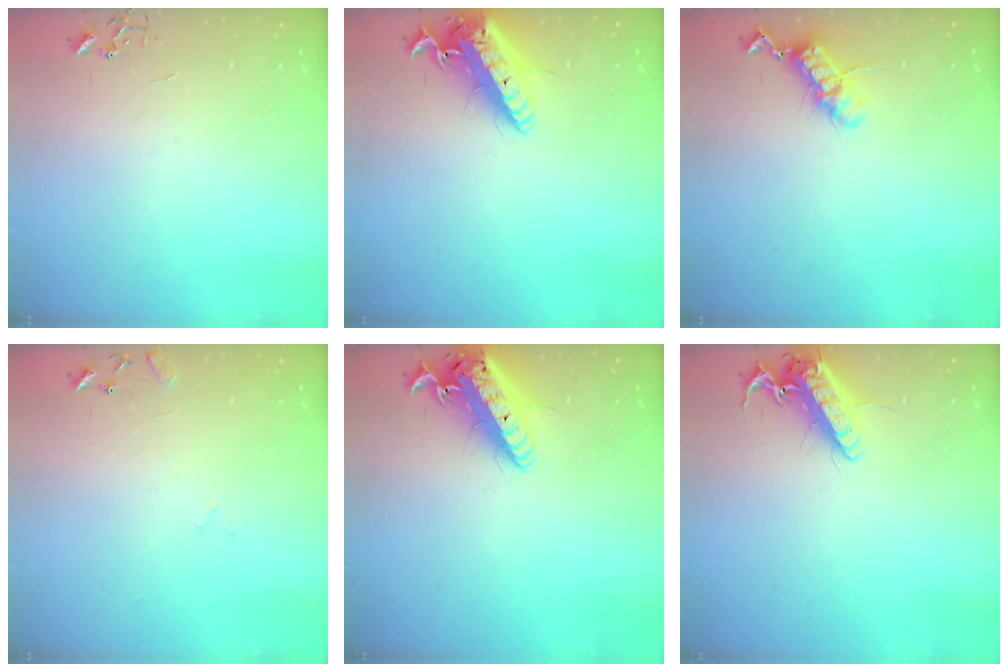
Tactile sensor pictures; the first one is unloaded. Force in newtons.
{"total": 17.4, "press": 17.0, "slide": 3.4}
{"total": 11.7, "press": 11.6, "slide": 1.2}
{"total": 9.5, "press": 9.5, "slide": 0.9}
{"total": 19.0, "press": 18.6, "slide": 3.8}
{"total": 13.8, "press": 13.7, "slide": 1.9}